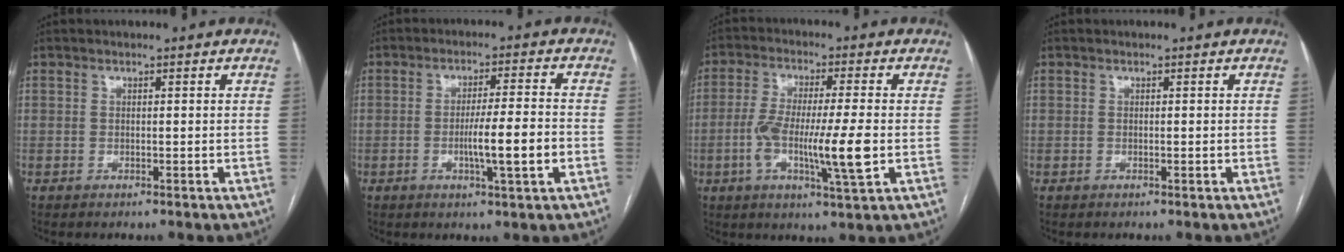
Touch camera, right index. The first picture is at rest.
{"total": 7.5, "force": [-2.0, -0.1, 7.2], "torque": [-0.119, -0.003, -0.034]}
{"total": 11.4, "force": [-2.3, 0.6, 11.1], "torque": [-0.209, -0.008, -0.045]}
{"total": 0.0}